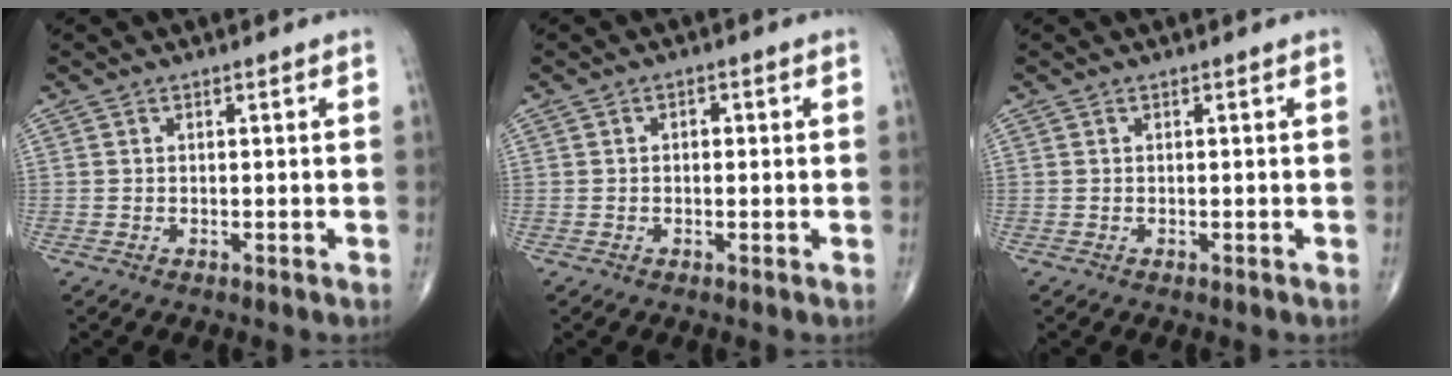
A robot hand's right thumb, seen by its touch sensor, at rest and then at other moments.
{"total": 1.4, "force": [0.2, 1.0, 1.0], "torque": [-0.007, 0.005, -0.001]}
{"total": 0.0}